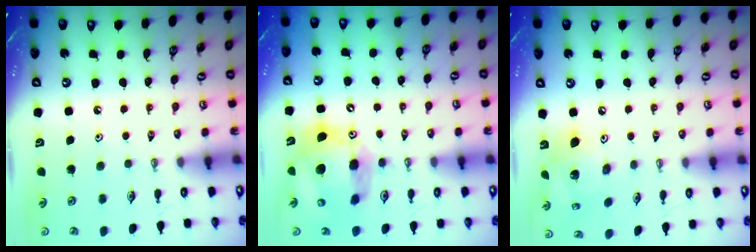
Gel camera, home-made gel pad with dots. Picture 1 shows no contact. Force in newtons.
{"total": 16.6, "press": 16.4, "slide": 2.6}
{"total": 15.1, "press": 14.8, "slide": 2.8}